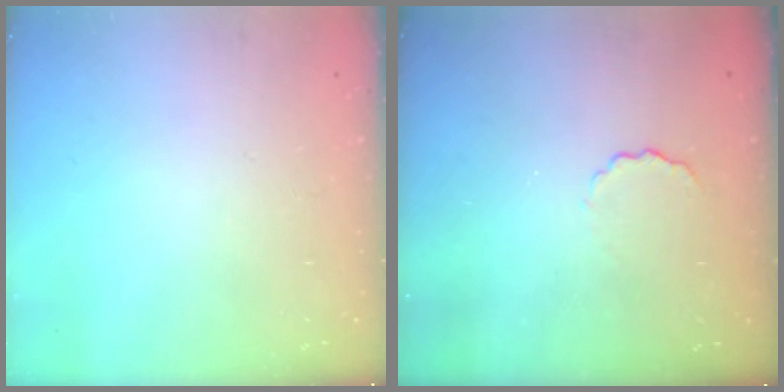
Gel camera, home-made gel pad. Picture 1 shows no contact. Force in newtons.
{"total": 3.5, "press": 3.4, "slide": 0.8}